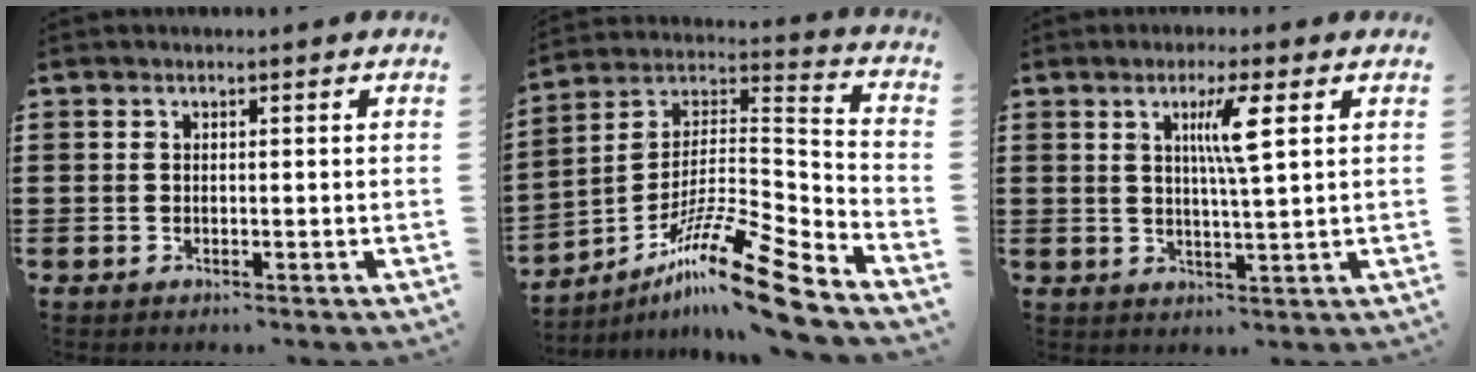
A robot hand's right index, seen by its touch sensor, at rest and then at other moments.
{"total": 15.3, "force": [-11.3, 1.3, 10.2], "torque": [-0.171, 0.028, -0.206]}
{"total": 5.4, "force": [1.9, 0.1, 5.1], "torque": [-0.104, 0.003, 0.027]}